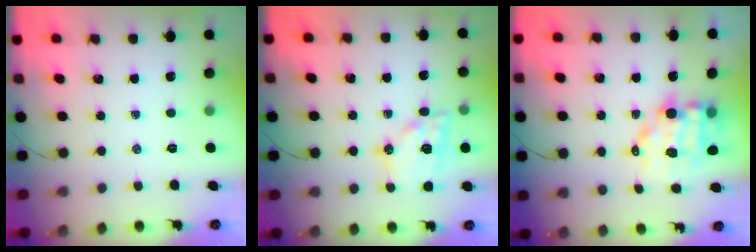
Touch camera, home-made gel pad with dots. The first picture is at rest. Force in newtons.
{"total": 14.2, "press": 14.0, "slide": 1.9}
{"total": 9.2, "press": 9.0, "slide": 1.9}